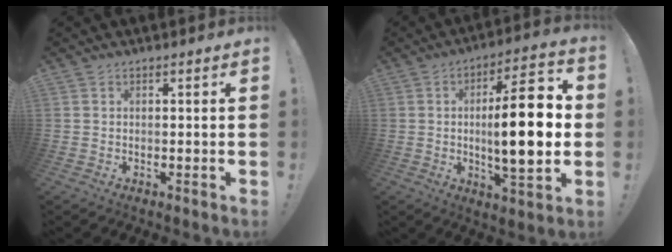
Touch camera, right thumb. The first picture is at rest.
{"total": 18.1, "force": [0.1, 4.8, 17.5], "torque": [-0.278, -0.005, -0.008]}